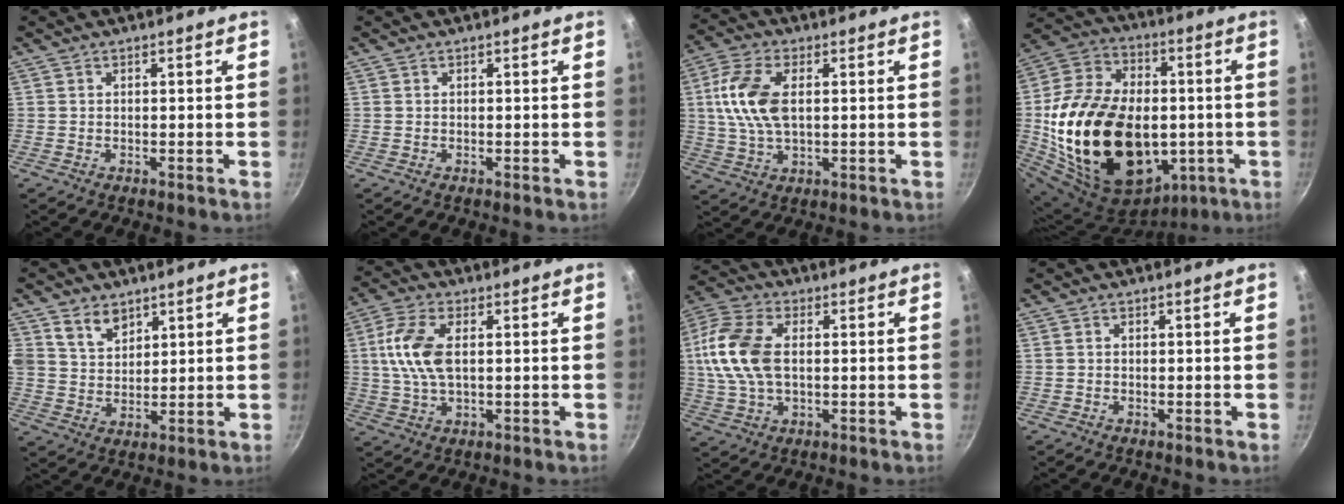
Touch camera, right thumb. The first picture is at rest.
{"total": 0.0}
{"total": 11.2, "force": [1.7, 6.0, 9.2], "torque": [-0.183, 0.010, 0.028]}
{"total": 31.5, "force": [-2.6, 21.2, 23.1], "torque": [-0.408, 0.020, -0.032]}
{"total": 6.7, "force": [3.9, 4.6, 2.9], "torque": [-0.033, -0.020, 0.075]}
{"total": 9.7, "force": [1.4, 4.9, 8.2], "torque": [-0.166, 0.008, 0.021]}
{"total": 13.8, "force": [1.1, 8.3, 11.0], "torque": [-0.218, 0.019, 0.011]}
{"total": 0.0}